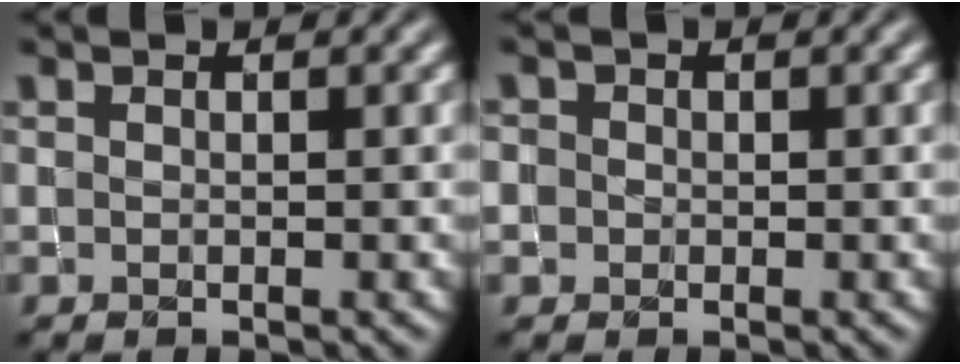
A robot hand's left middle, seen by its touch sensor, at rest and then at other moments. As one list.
[{"total": 1.2, "force": [0.1, 1.2, 0.0], "torque": [0.008, 0.004, -0.005]}]